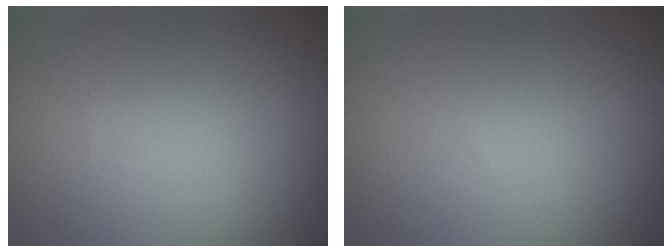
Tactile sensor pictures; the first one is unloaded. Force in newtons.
{"total": 0.0}